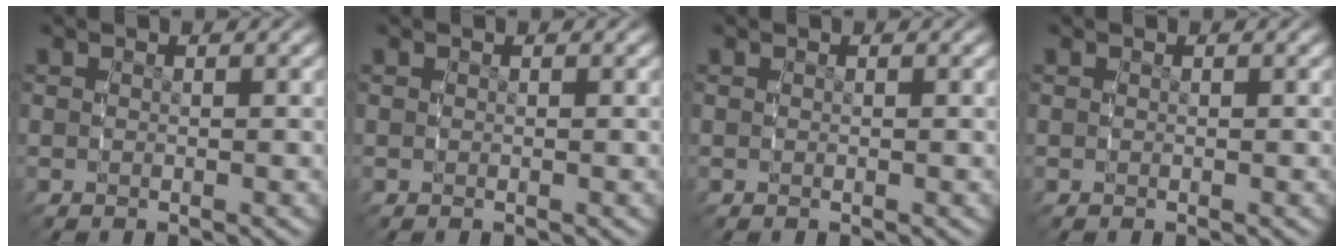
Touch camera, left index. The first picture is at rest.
{"total": 0.0}
{"total": 0.0}
{"total": 0.0}